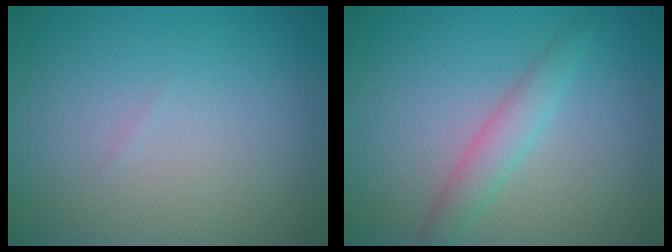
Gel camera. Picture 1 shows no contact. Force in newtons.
{"total": 2.3, "press": 2.3, "slide": 0.0}